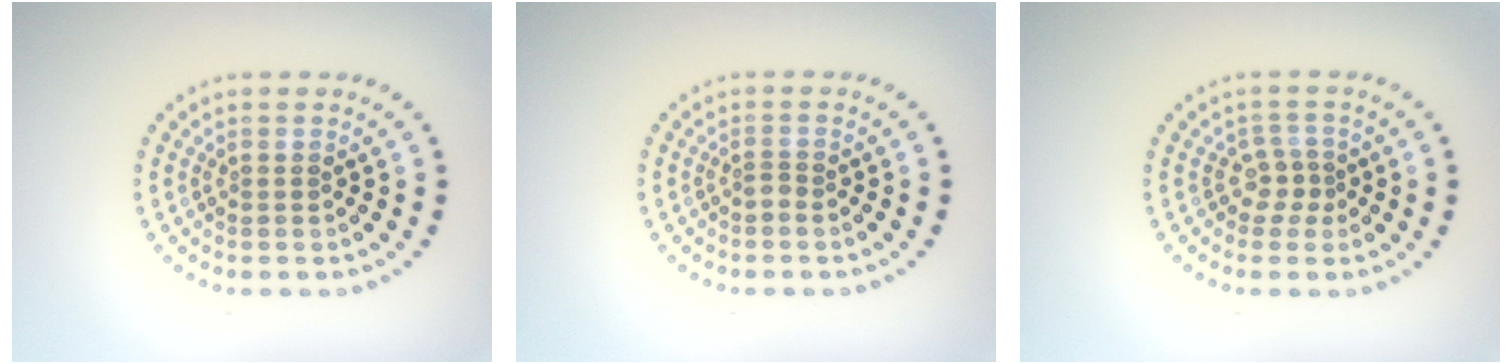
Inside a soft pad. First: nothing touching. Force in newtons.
{"total": 0.9, "press": 0.5, "slide": 0.7}
{"total": 1.9, "press": 1.4, "slide": 1.2}